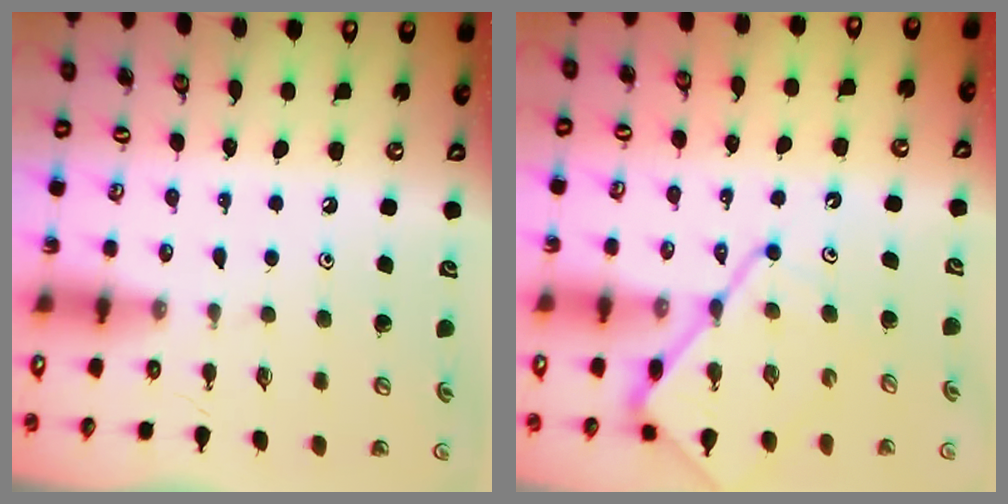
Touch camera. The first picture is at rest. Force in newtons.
{"total": 11.5, "press": 11.5, "slide": 1.3}